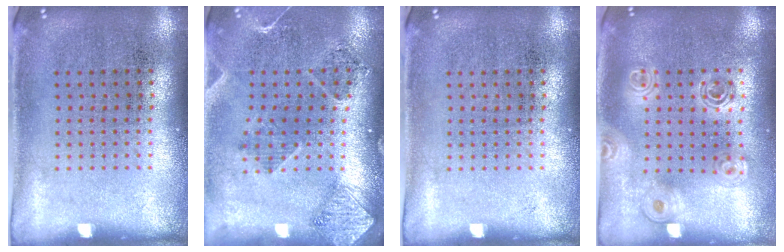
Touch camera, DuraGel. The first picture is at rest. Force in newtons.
{"total": 1.6, "press": 1.5, "slide": 0.6}
{"total": 0.0}
{"total": 1.7, "press": 1.5, "slide": 0.8}